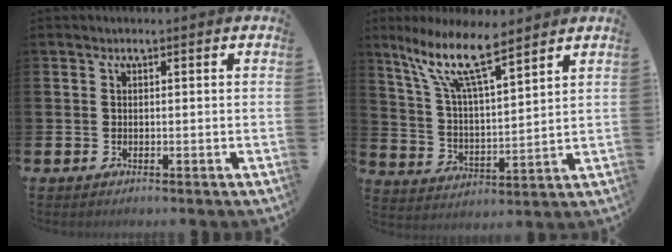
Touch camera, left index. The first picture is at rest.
{"total": 11.3, "force": [8.7, 2.6, 6.7], "torque": [-0.153, -0.030, 0.152]}